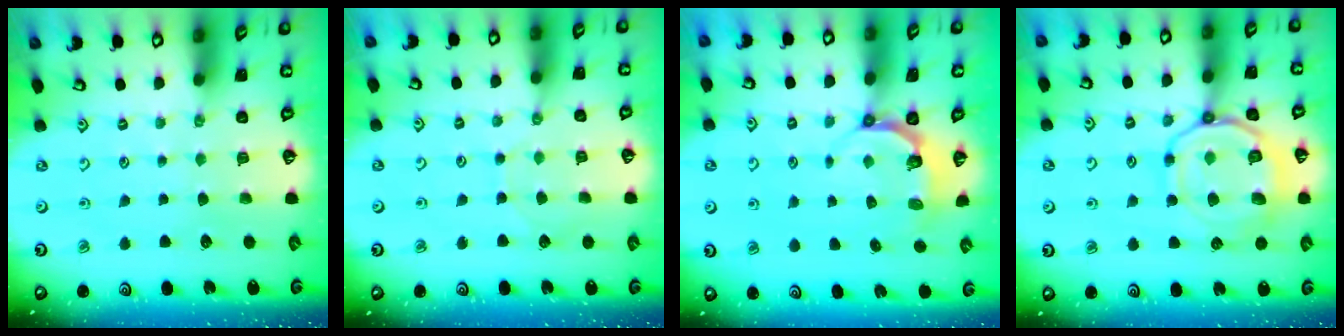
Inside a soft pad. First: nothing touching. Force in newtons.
{"total": 5.4, "press": 5.4, "slide": 0.1}
{"total": 5.6, "press": 4.6, "slide": 3.1}
{"total": 15.8, "press": 15.7, "slide": 1.7}